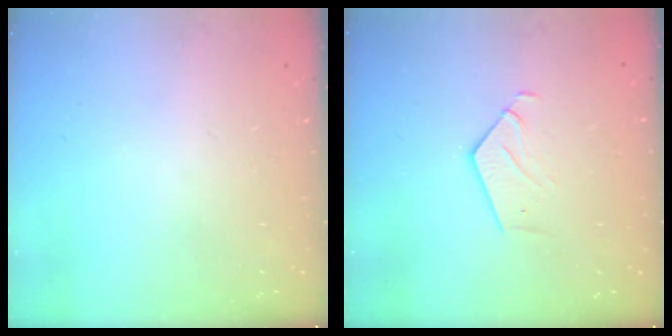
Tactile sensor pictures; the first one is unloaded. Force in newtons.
{"total": 2.8, "press": 2.8, "slide": 0.2}